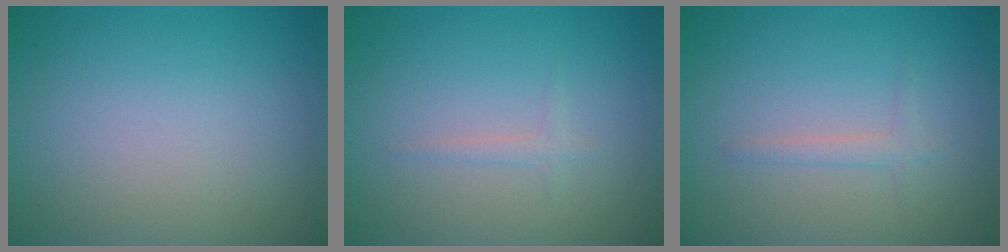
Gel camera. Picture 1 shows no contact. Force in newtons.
{"total": 0.9, "press": 0.9, "slide": 0.1}
{"total": 1.2, "press": 1.2, "slide": 0.0}